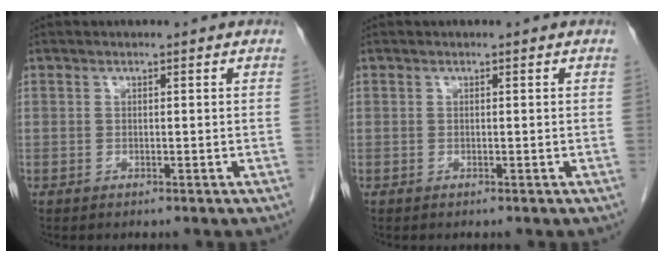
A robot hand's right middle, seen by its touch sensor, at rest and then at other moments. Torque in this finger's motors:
{"motor_torque": [-0.46, -0.26, 0.00, -0.01]}